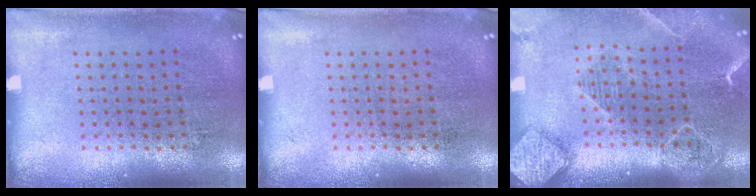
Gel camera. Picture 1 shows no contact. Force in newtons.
{"total": 0.0}
{"total": 2.0, "press": 1.8, "slide": 0.8}